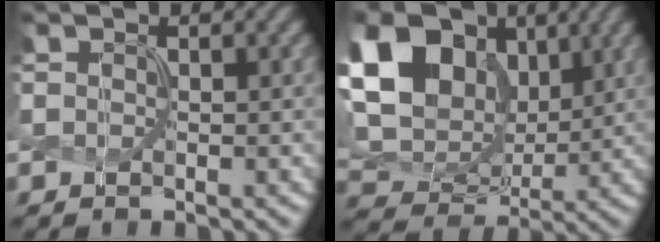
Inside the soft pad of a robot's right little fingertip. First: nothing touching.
{"total": 16.1, "force": [5.8, 11.6, 9.5], "torque": [-0.224, 0.043, 0.104]}